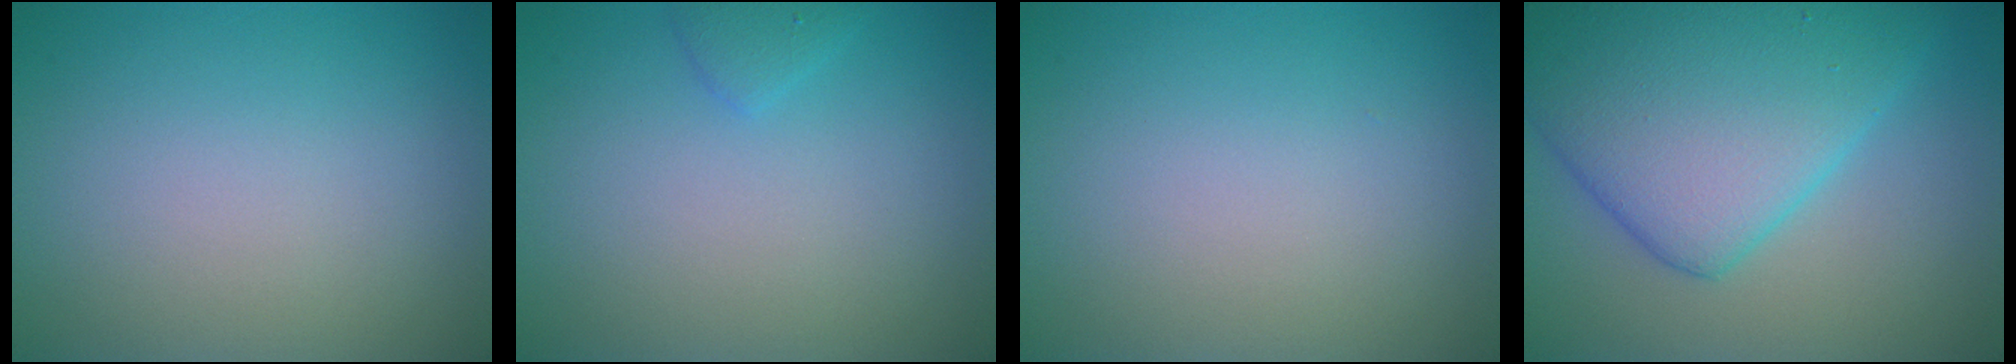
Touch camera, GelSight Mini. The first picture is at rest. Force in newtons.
{"total": 1.1, "press": 1.0, "slide": 0.1}
{"total": 0.0}
{"total": 10.1, "press": 10.1, "slide": 0.3}